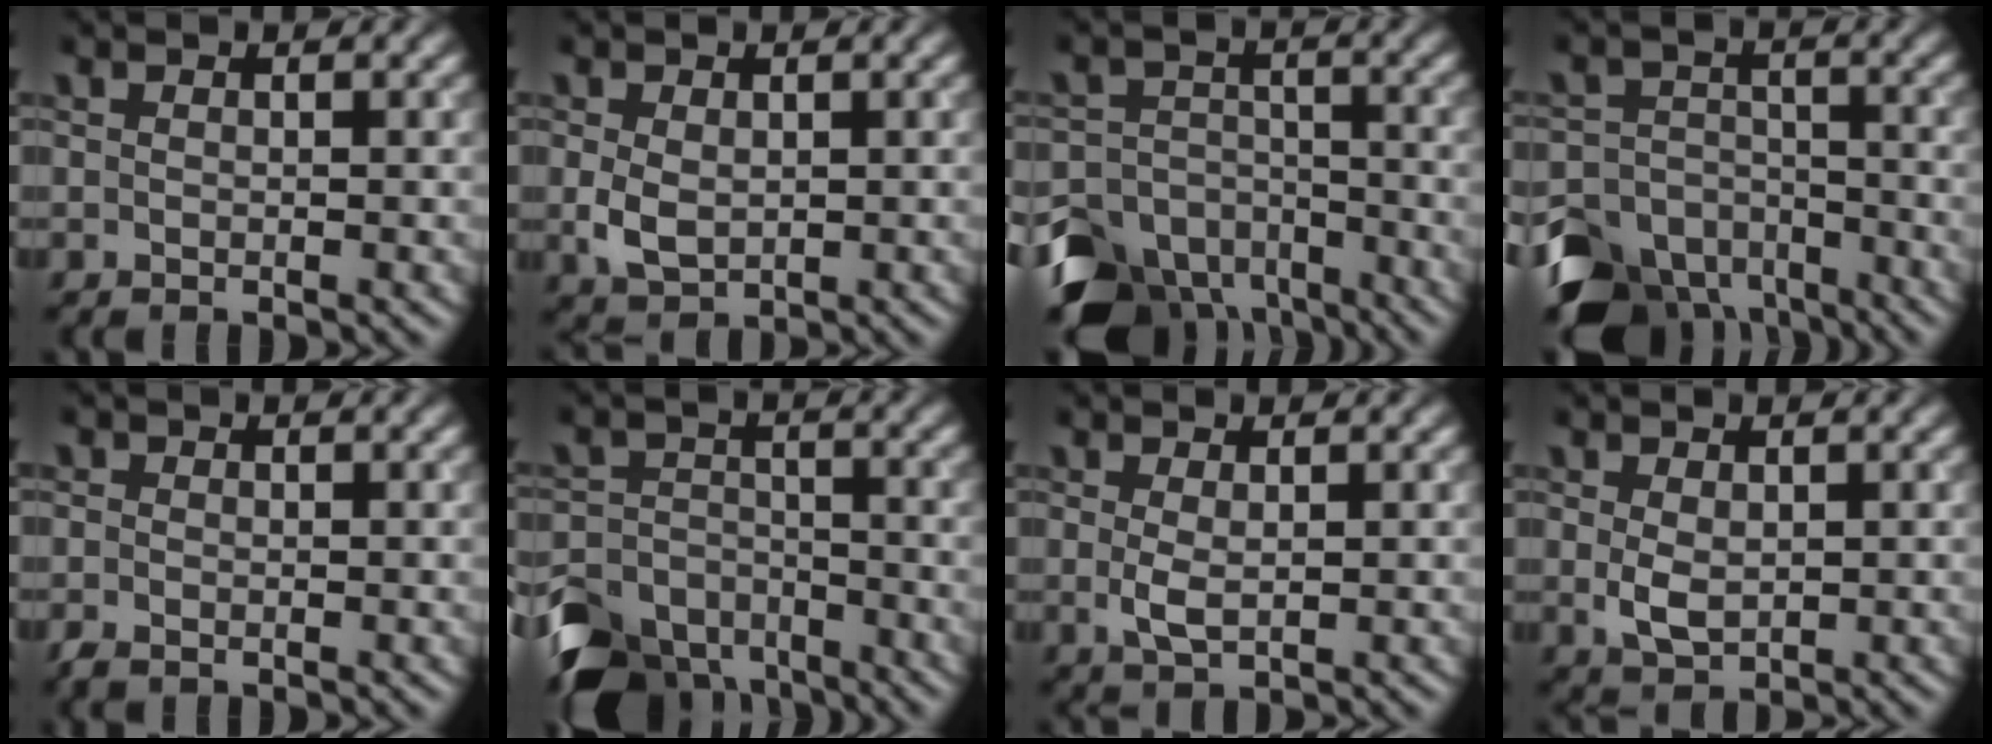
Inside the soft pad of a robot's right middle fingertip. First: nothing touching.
{"total": 2.7, "force": [0.1, 1.9, 1.9], "torque": [-0.043, -0.003, 0.005]}
{"total": 9.7, "force": [-7.4, 5.6, 2.8], "torque": [-0.040, -0.007, -0.120]}
{"total": 8.8, "force": [-6.8, 5.0, 2.4], "torque": [-0.024, -0.005, -0.116]}
{"total": 1.3, "force": [-0.8, 0.9, 0.6], "torque": [-0.015, -0.003, -0.020]}
{"total": 6.9, "force": [-5.4, 3.7, 2.1], "torque": [-0.030, -0.009, -0.109]}
{"total": 1.7, "force": [0.2, 0.7, 1.6], "torque": [-0.034, -0.002, 0.004]}
{"total": 2.3, "force": [0.2, 1.5, 1.8], "torque": [-0.039, -0.003, 0.008]}